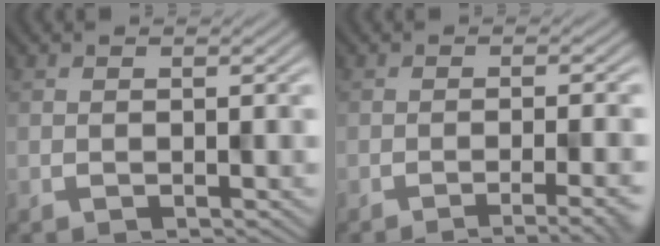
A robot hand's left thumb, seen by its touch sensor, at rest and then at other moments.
{"total": 4.7, "force": [-2.7, 0.9, 3.7], "torque": [-0.038, 0.008, -0.033]}